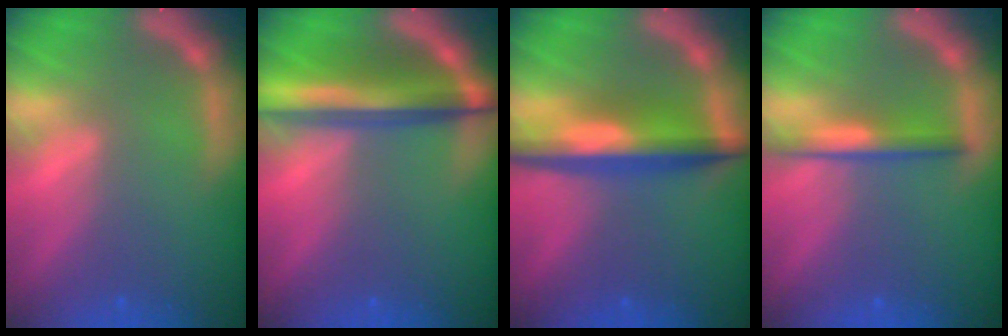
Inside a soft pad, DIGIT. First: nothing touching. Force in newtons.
{"total": 7.6}
{"total": 6.5}
{"total": 3.0}